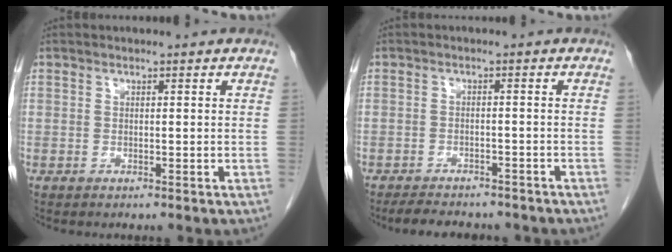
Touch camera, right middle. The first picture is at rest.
{"total": 9.0, "force": [-7.7, 2.9, 3.5], "torque": [-0.056, 0.001, -0.099]}